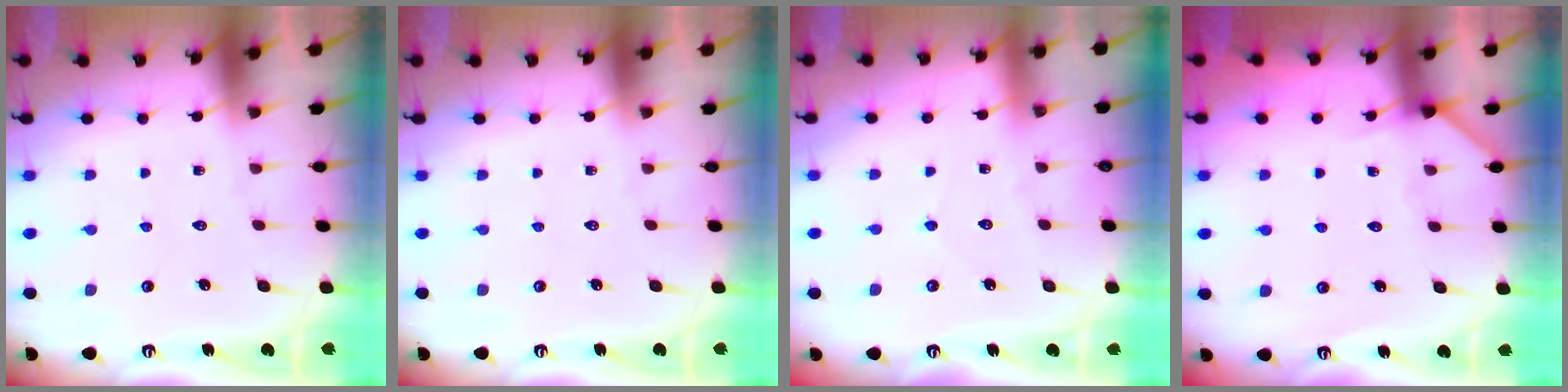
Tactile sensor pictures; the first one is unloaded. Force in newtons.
{"total": 0.0}
{"total": 2.9, "press": 2.9, "slide": 0.4}
{"total": 3.9, "press": 3.9, "slide": 0.4}